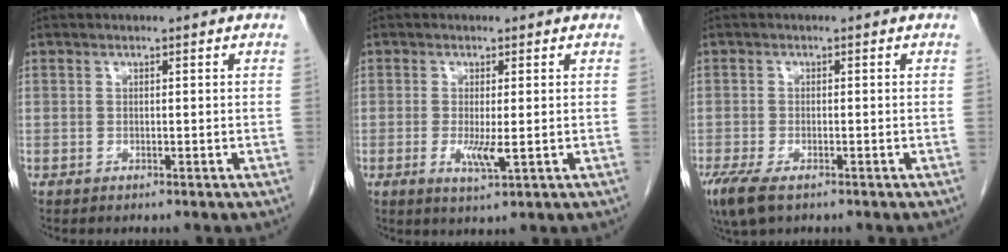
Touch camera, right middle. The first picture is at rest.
{"total": 3.3, "force": [-0.5, 0.5, 3.2], "torque": [-0.058, -0.007, -0.004]}
{"total": 5.5, "force": [-3.5, 1.9, 3.8], "torque": [-0.079, -0.016, -0.059]}